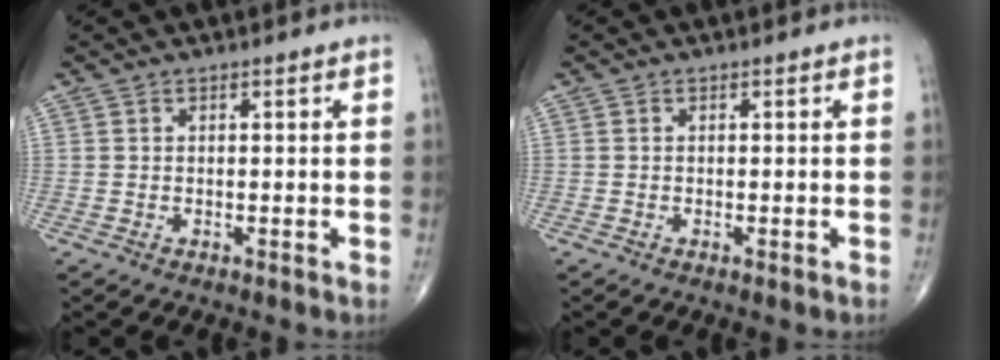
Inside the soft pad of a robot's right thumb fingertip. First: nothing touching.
{"total": 0.6, "force": [-0.2, 0.0, 0.5], "torque": [-0.010, -0.002, -0.003]}